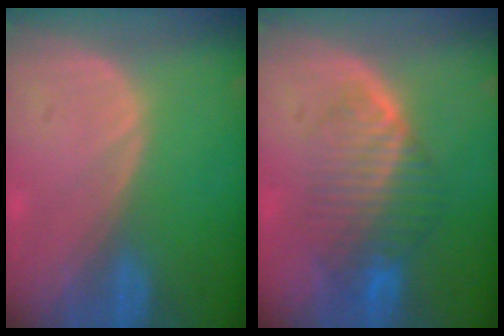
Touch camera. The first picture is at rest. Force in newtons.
{"total": 8.2, "press": 7.2, "slide": 3.8}